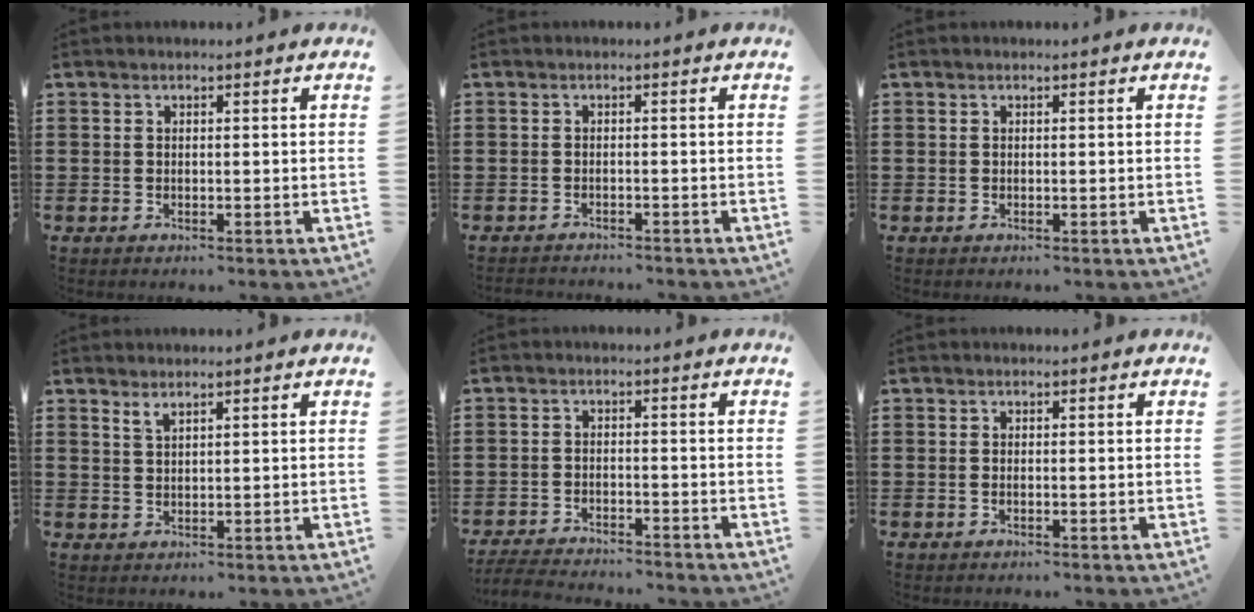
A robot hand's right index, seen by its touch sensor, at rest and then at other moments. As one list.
[{"total": 1.4, "force": [-1.4, -0.1, -0.1], "torque": [-0.002, -0.001, -0.029]}, {"total": 0.0}, {"total": 1.4, "force": [1.2, 0.3, 0.8], "torque": [-0.017, 0.000, 0.021]}, {"total": 3.9, "force": [-3.9, 0.0, 0.2], "torque": [-0.013, -0.005, -0.083]}, {"total": 0.0}]